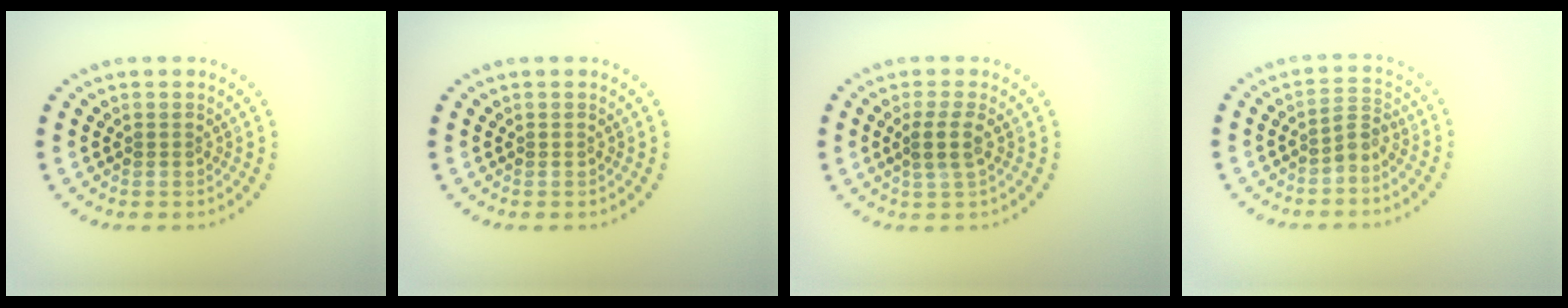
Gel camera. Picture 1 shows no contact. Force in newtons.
{"total": 0.0}
{"total": 2.2, "press": 1.7, "slide": 1.3}
{"total": 1.7, "press": 1.4, "slide": 1.0}